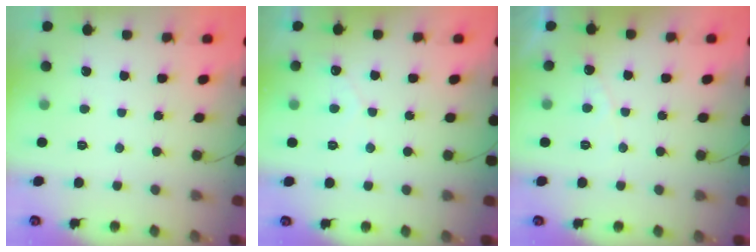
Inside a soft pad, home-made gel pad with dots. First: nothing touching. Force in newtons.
{"total": 2.2, "press": 2.2, "slide": 0.1}
{"total": 4.2, "press": 4.2, "slide": 0.3}